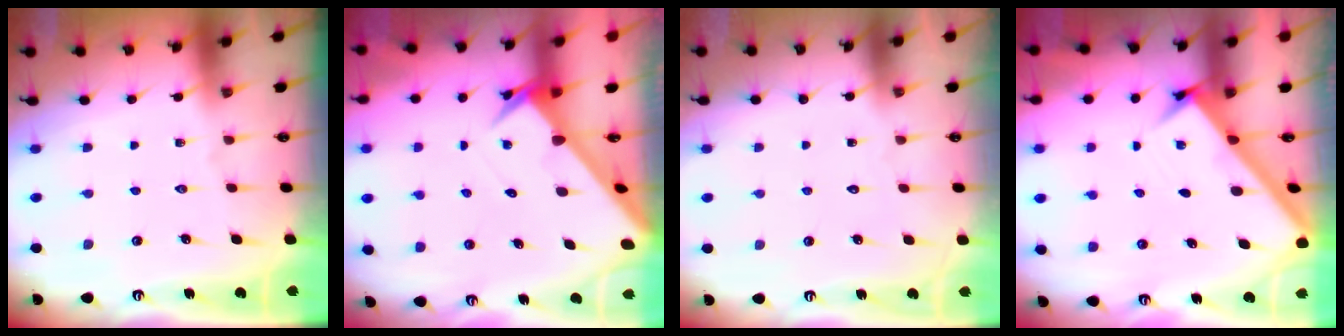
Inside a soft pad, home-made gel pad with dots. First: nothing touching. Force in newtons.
{"total": 2.7, "press": 2.7, "slide": 0.1}
{"total": 1.5, "press": 1.5, "slide": 0.1}
{"total": 2.7, "press": 2.7, "slide": 0.3}